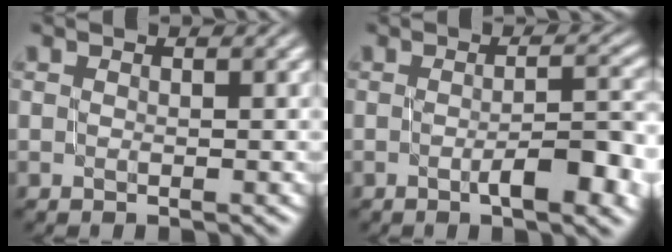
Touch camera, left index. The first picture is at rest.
{"total": 5.7, "force": [-1.5, 1.4, 5.3], "torque": [-0.076, 0.005, -0.020]}